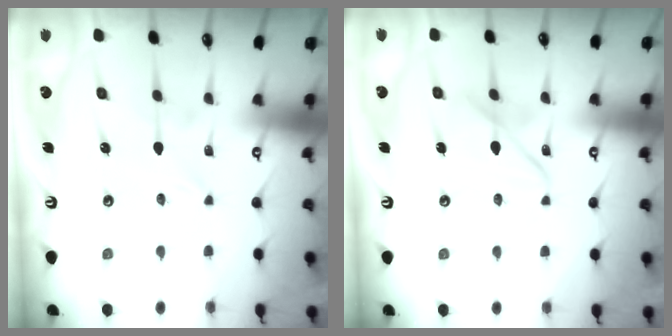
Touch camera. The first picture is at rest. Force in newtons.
{"total": 8.7, "press": 8.6, "slide": 0.7}